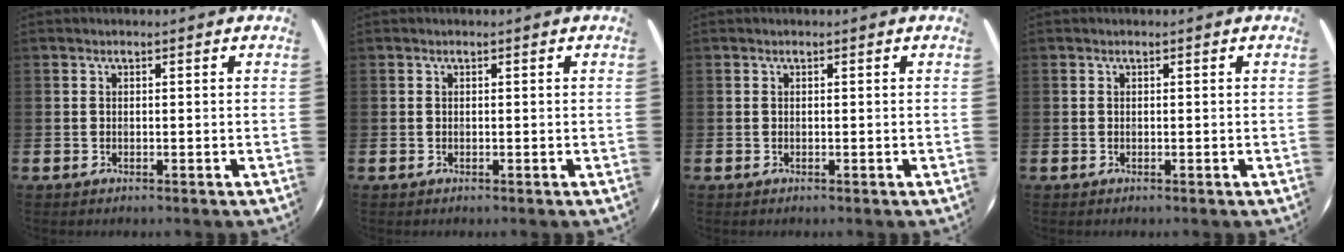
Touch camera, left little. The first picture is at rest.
{"total": 0.0}
{"total": 0.0}
{"total": 0.0}